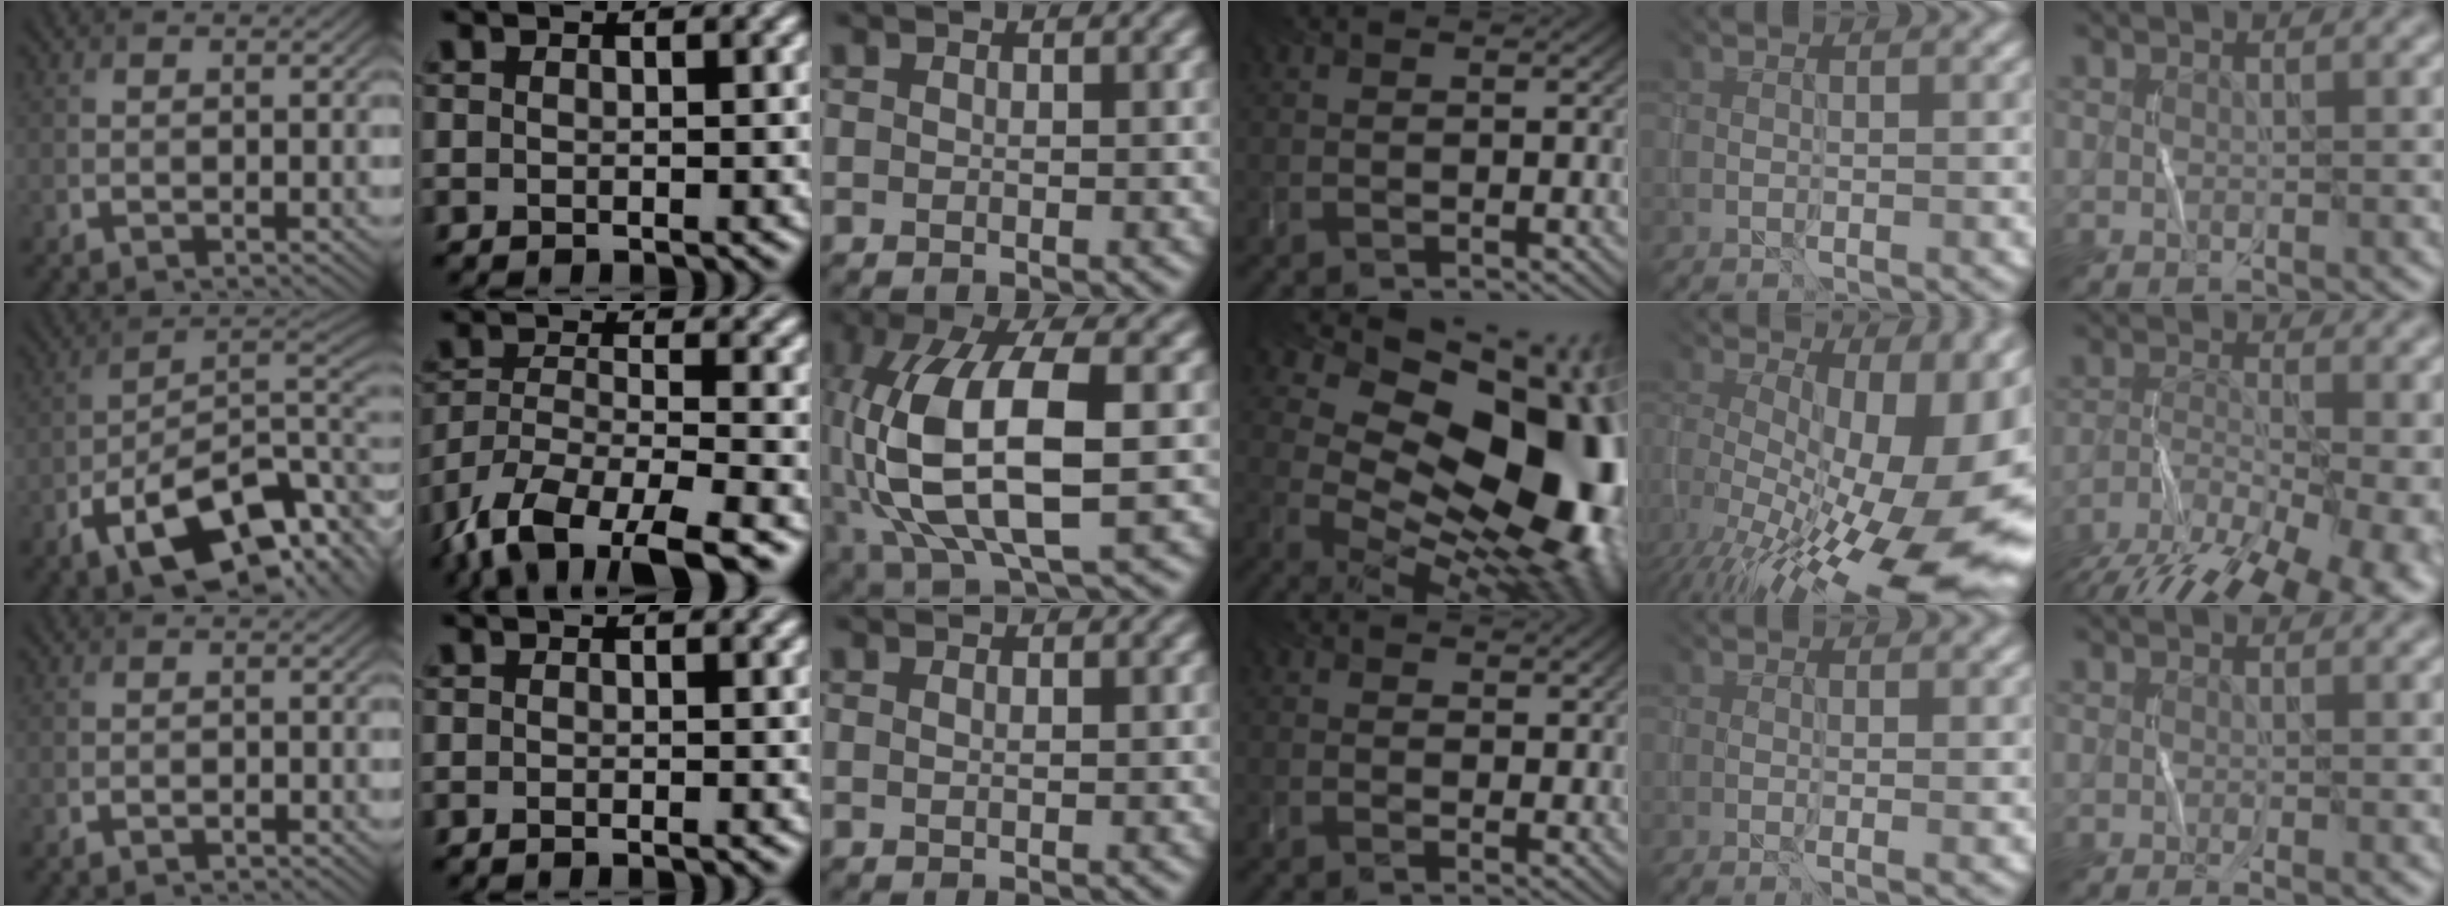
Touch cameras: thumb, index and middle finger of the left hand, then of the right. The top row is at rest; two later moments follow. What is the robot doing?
{"motion": "wrap", "object": "string"}